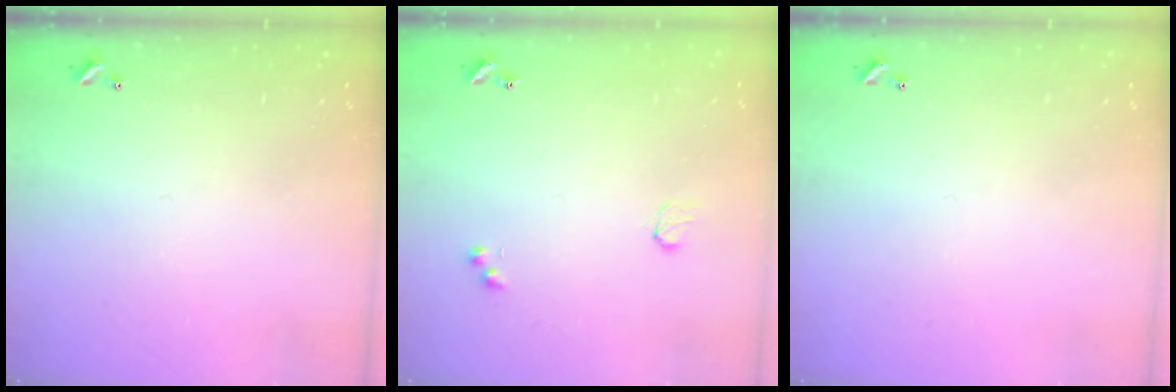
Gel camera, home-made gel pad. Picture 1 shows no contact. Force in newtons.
{"total": 3.0, "press": 3.0, "slide": 0.8}
{"total": 0.0}